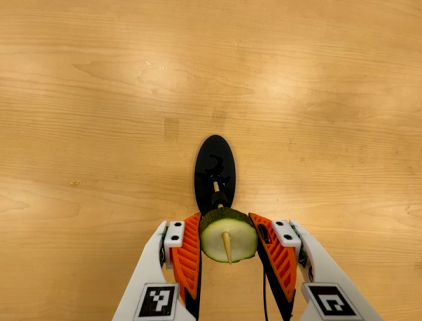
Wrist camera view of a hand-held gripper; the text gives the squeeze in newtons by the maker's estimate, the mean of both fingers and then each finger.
{"total": 10.7, "left": 9.6, "right": 11.7}